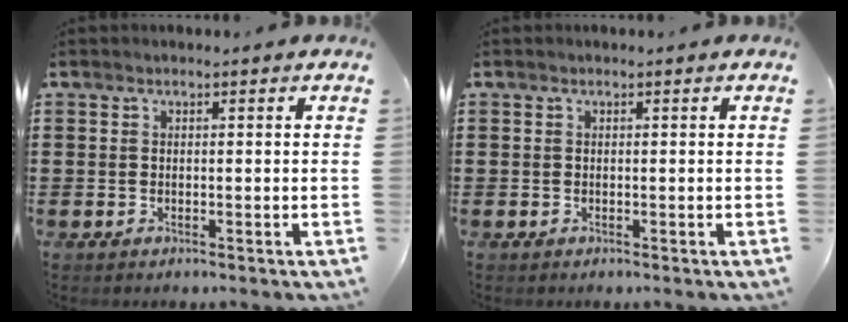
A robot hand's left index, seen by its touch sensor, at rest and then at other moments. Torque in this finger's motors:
{"motor_torque": [0.00, 0.00, 0.00, 0.00]}